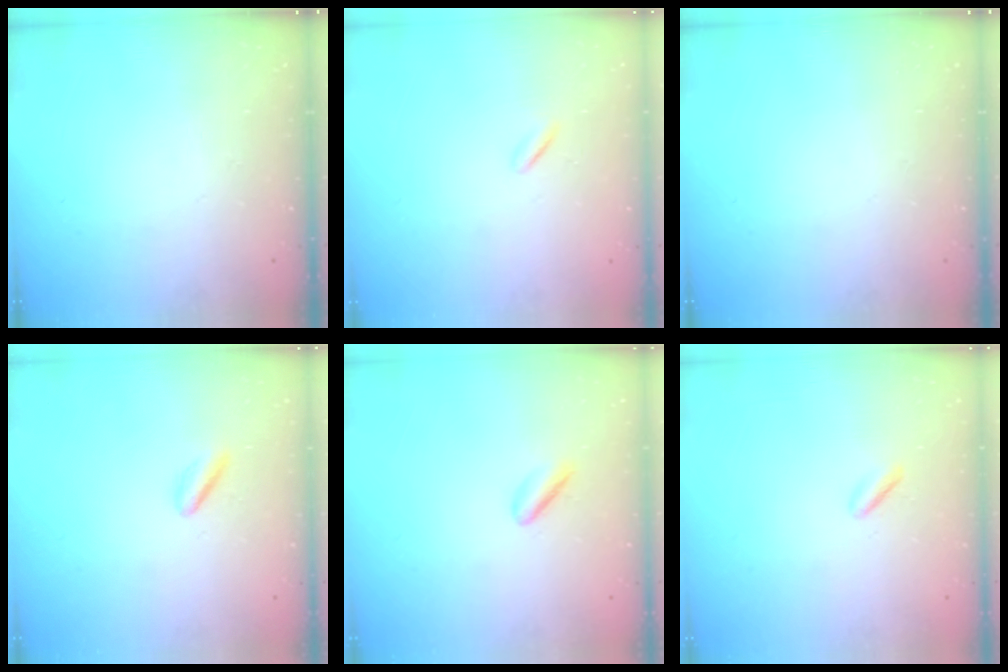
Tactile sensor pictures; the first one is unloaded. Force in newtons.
{"total": 0.0}
{"total": 0.0}
{"total": 2.8, "press": 2.7, "slide": 0.8}
{"total": 2.9, "press": 2.6, "slide": 1.2}
{"total": 1.5, "press": 1.3, "slide": 0.7}